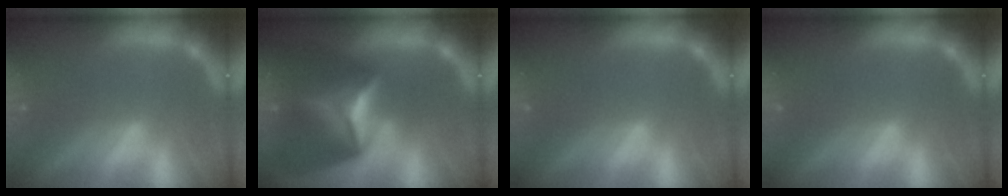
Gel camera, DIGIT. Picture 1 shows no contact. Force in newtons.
{"total": 9.4}
{"total": 0.0}
{"total": 0.0}